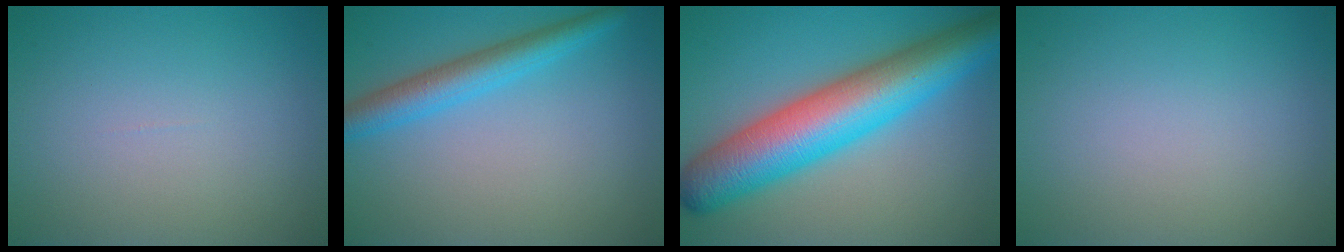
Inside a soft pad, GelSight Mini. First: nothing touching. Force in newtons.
{"total": 3.8, "press": 3.8, "slide": 0.1}
{"total": 11.3, "press": 11.3, "slide": 0.2}
{"total": 0.0}